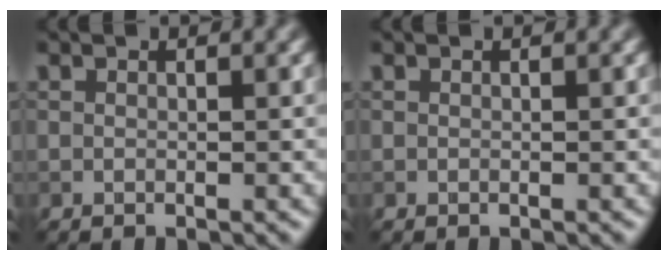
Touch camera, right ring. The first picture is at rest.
{"total": 0.0}